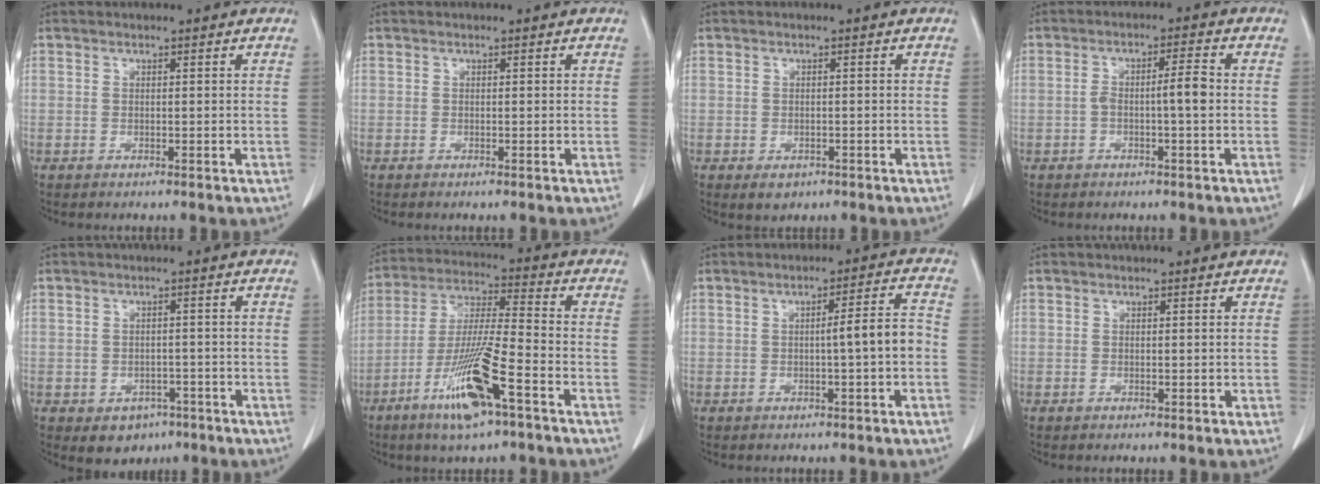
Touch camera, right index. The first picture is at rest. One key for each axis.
{"total": 0.0}
{"total": 2.1, "fx": -1.1, "fy": 1.5, "fz": 1.0, "tx": -0.011, "ty": 0.000, "tz": -0.007}
{"total": 4.1, "fx": -0.7, "fy": 0.3, "fz": 4.0, "tx": -0.070, "ty": 0.014, "tz": -0.009}
{"total": 4.4, "fx": -2.4, "fy": 3.3, "fz": 1.7, "tx": -0.017, "ty": 0.004, "tz": -0.024}
{"total": 13.7, "fx": -7.0, "fy": 1.0, "fz": 11.7, "tx": -0.235, "ty": -0.018, "tz": -0.130}
{"total": 4.9, "fx": -0.9, "fy": -0.1, "fz": 4.8, "tx": -0.066, "ty": 0.012, "tz": -0.014}
{"total": 0.0}